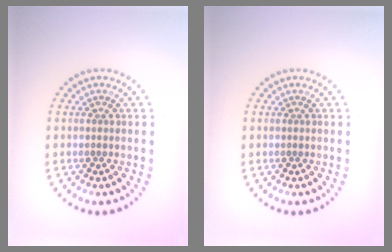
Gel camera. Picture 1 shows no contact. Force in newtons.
{"total": 0.0}